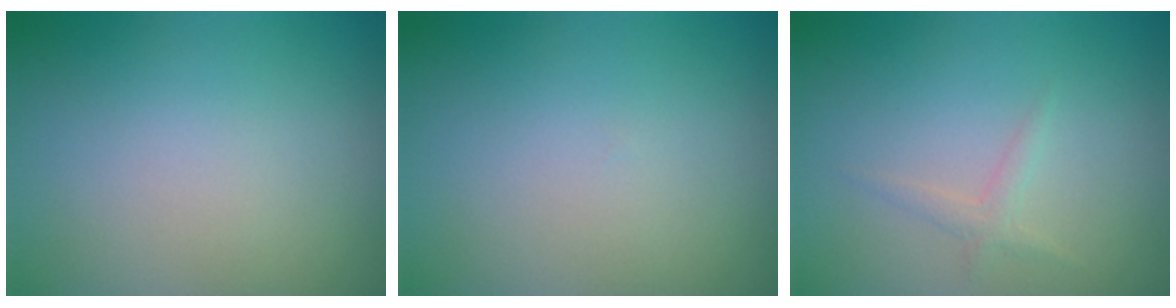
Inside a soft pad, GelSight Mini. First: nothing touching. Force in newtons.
{"total": 0.0}
{"total": 1.1, "press": 1.1, "slide": 0.0}